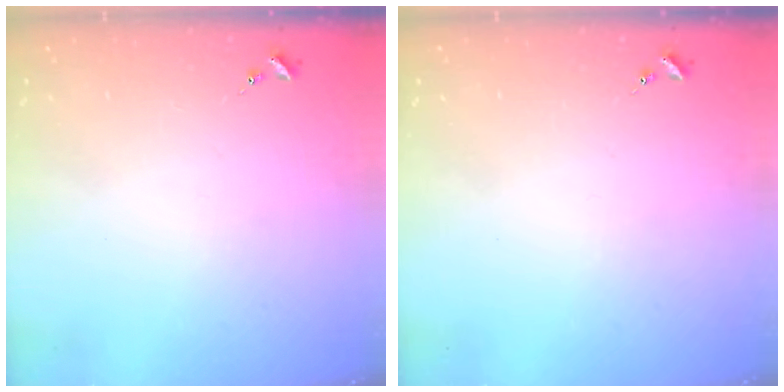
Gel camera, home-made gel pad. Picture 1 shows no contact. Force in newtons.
{"total": 0.0}